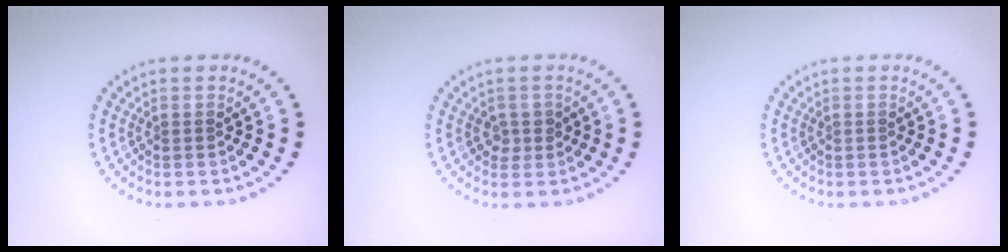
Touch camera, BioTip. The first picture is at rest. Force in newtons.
{"total": 1.4, "press": 1.3, "slide": 0.7}
{"total": 0.0}